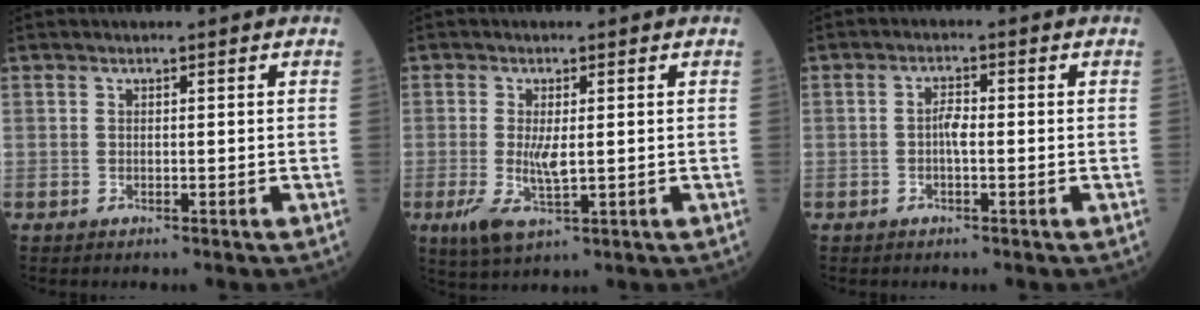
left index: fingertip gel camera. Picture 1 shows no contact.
{"total": 5.2, "force": [-0.8, 1.5, 4.9], "torque": [-0.108, -0.015, -0.010]}
{"total": 2.3, "force": [-0.5, 0.6, 2.1], "torque": [-0.042, 0.002, -0.011]}